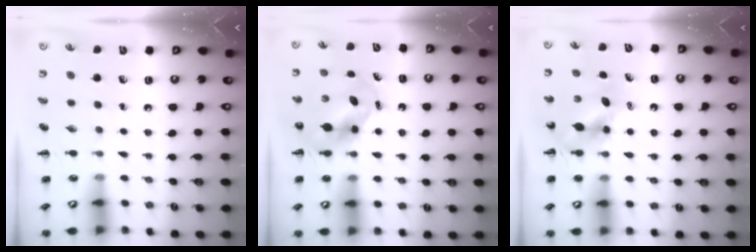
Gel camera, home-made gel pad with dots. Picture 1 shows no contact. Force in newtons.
{"total": 5.3, "press": 5.2, "slide": 1.1}
{"total": 5.3, "press": 5.2, "slide": 0.6}